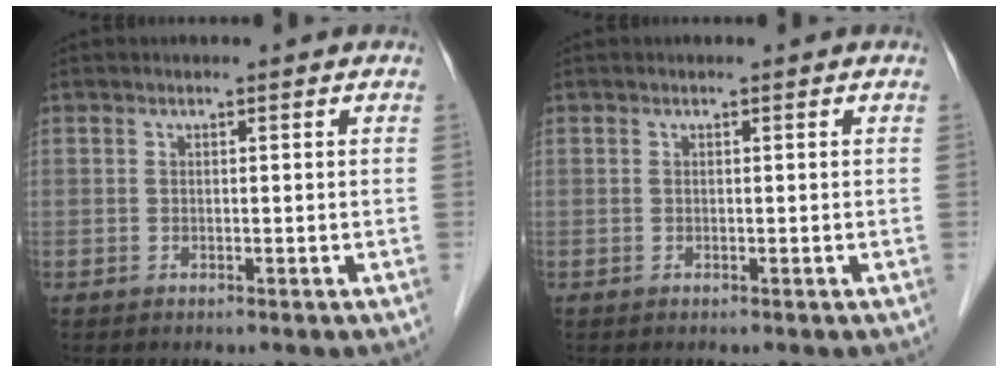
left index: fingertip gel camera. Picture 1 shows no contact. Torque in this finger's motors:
{"motor_torque": [-0.10, -0.02, 0.05, 0.02]}